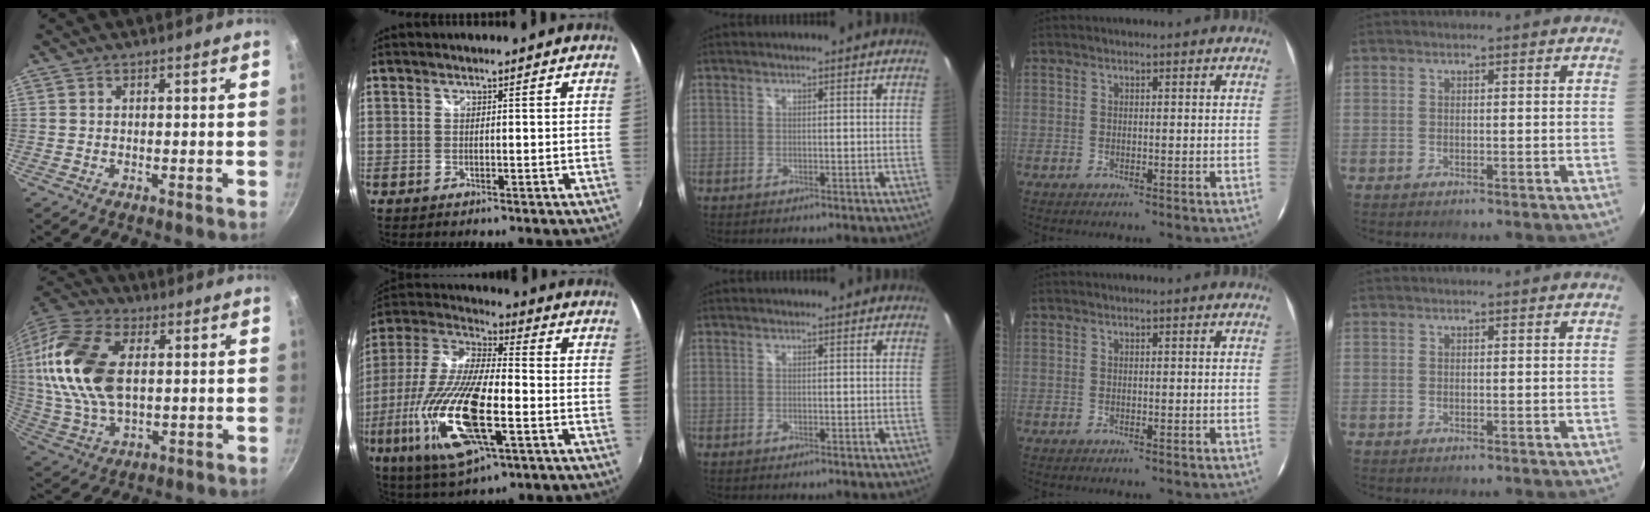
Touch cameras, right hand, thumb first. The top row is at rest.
{"thumb": {"total": 20.3, "force": [3.3, 12.0, 16.1], "torque": [-0.312, 0.005, 0.059]}, "index": {"total": 22.2, "force": [-6.7, 6.6, 20.1], "torque": [-0.414, -0.038, -0.127]}}